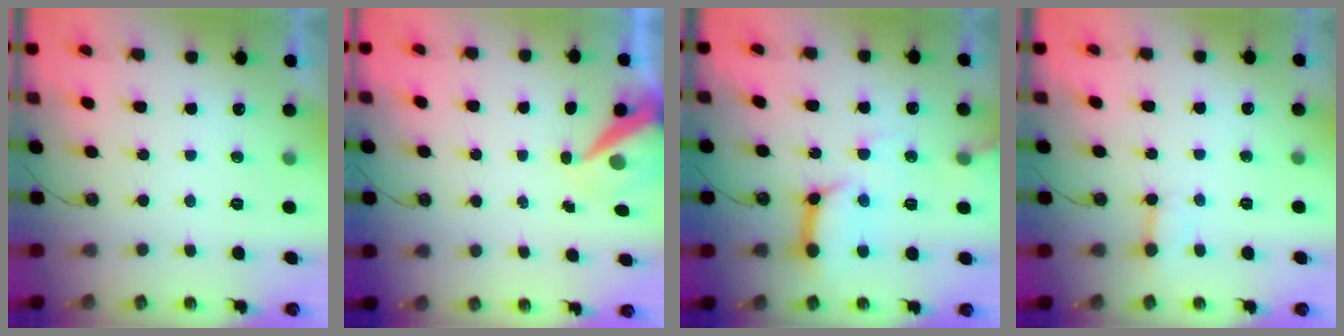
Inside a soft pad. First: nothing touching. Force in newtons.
{"total": 8.6, "press": 8.5, "slide": 1.1}
{"total": 11.7, "press": 11.6, "slide": 1.3}
{"total": 3.5, "press": 3.5, "slide": 0.3}